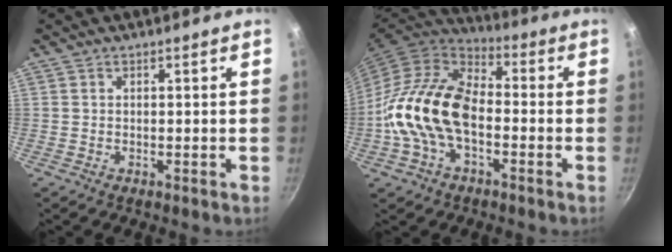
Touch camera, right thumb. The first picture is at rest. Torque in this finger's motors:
{"motor_torque": [2.03, 2.98, 1.84, -0.94, 0.29]}